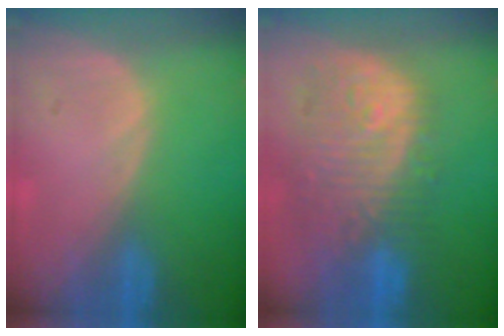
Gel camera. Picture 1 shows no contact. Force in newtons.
{"total": 12.0, "press": 10.8, "slide": 5.3}